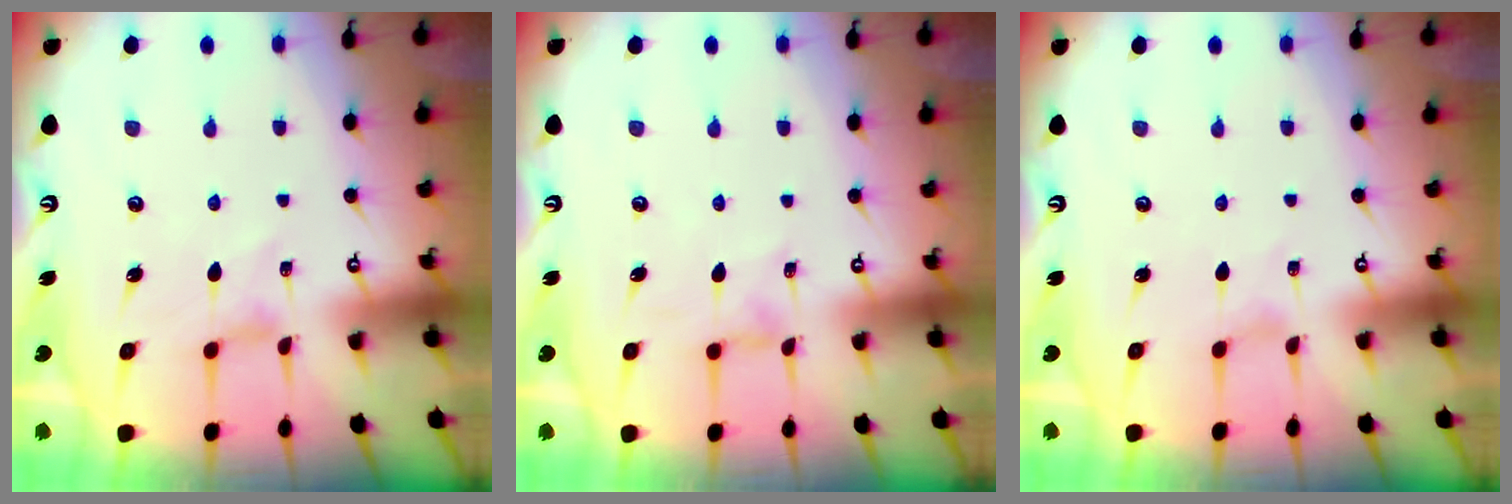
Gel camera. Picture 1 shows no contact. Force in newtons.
{"total": 1.2, "press": 1.1, "slide": 0.3}
{"total": 0.0}